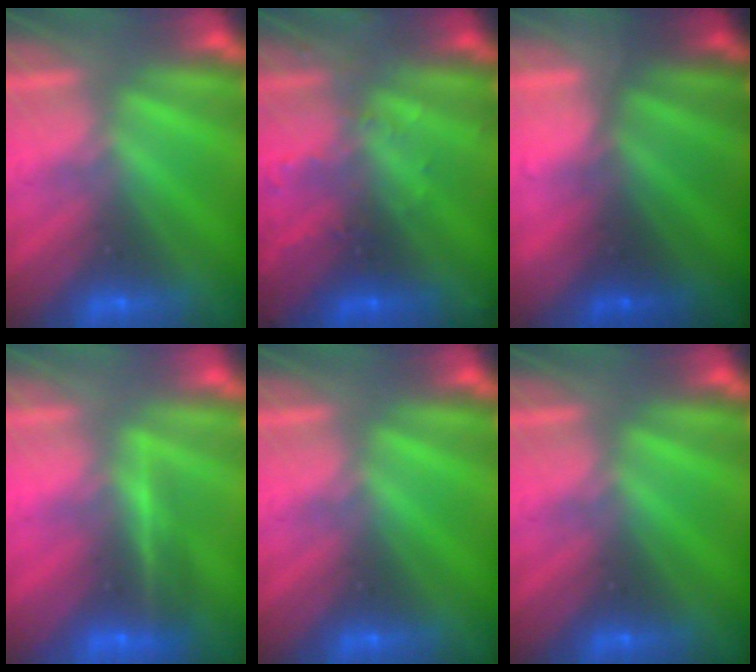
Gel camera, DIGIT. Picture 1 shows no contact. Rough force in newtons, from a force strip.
{"total": 2.9}
{"total": 1.8}
{"total": 1.6}
{"total": 0.0}
{"total": 0.0}